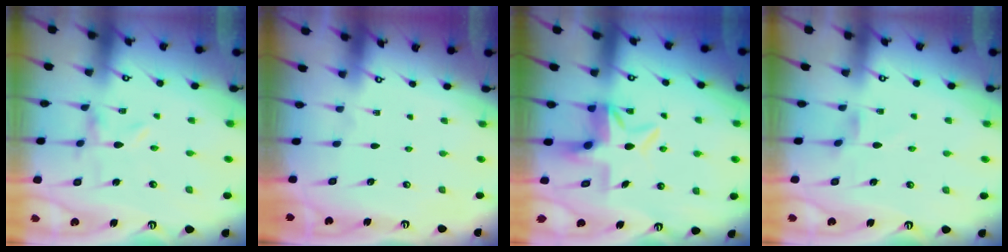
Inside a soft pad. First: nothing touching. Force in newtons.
{"total": 0.0}
{"total": 6.3, "press": 6.2, "slide": 0.7}
{"total": 3.0, "press": 2.9, "slide": 0.5}